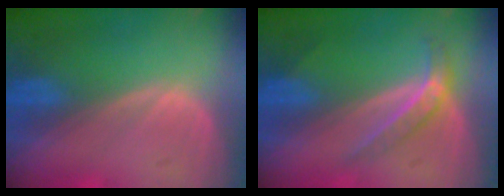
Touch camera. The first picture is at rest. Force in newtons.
{"total": 4.5, "press": 4.1, "slide": 2.0}